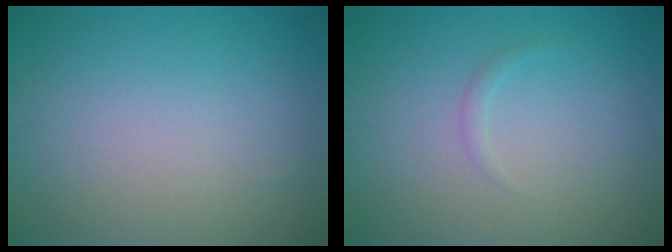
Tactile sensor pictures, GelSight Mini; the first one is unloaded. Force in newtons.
{"total": 0.7, "press": 0.7, "slide": 0.1}